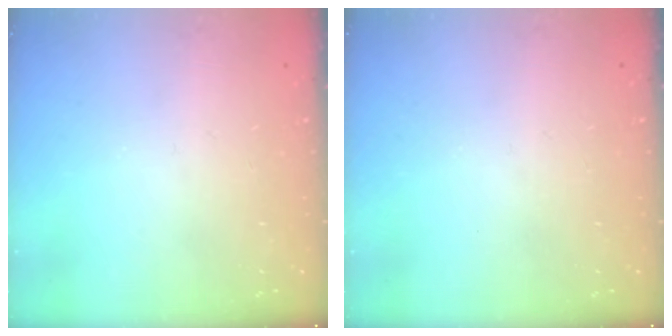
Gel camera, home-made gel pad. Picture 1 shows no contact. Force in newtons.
{"total": 0.0}